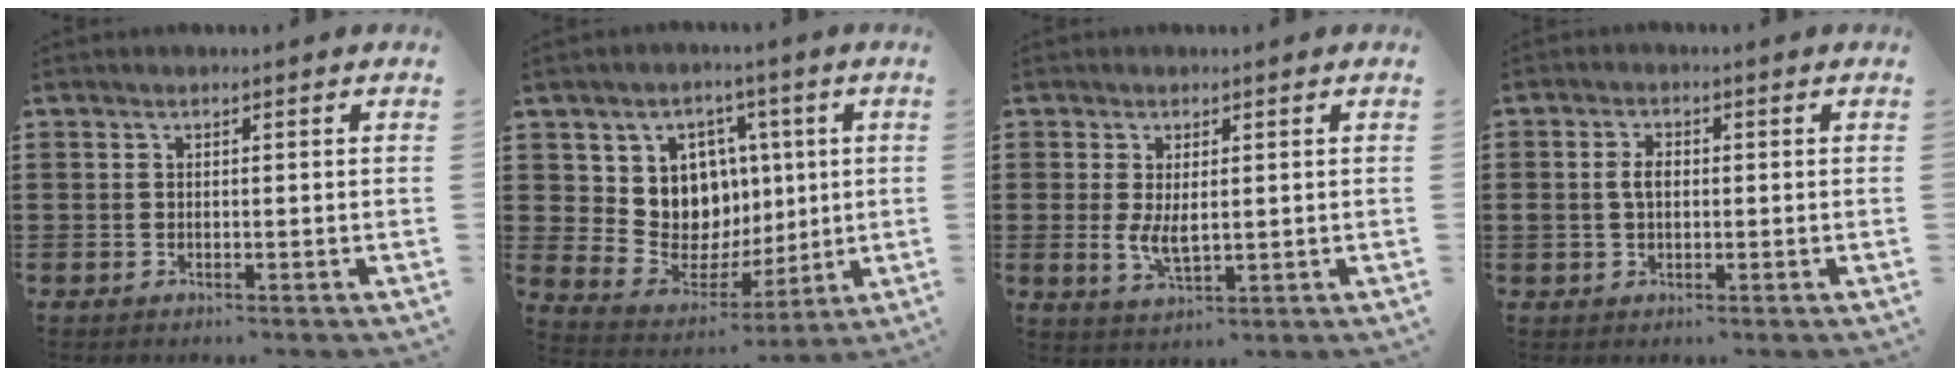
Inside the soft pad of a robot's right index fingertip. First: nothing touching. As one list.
[{"total": 9.8, "force": [2.5, 8.9, 3.4], "torque": [-0.083, -0.022, 0.053]}, {"total": 4.0, "force": [0.2, 1.8, 3.6], "torque": [-0.068, -0.001, 0.001]}, {"total": 2.8, "force": [0.2, 1.7, 2.2], "torque": [-0.045, 0.008, 0.002]}]